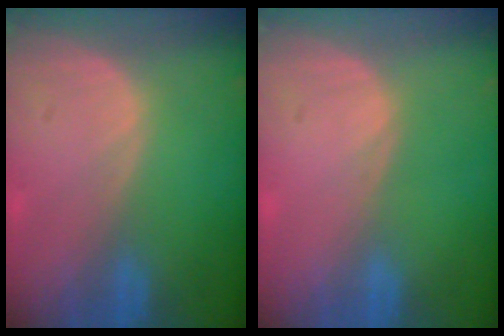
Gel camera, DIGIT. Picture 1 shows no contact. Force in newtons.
{"total": 0.0}